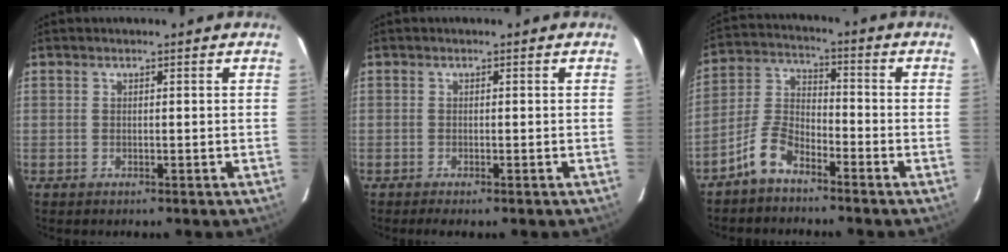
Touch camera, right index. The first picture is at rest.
{"total": 2.1, "force": [-1.6, 0.4, 1.3], "torque": [-0.016, -0.005, -0.020]}
{"total": 6.7, "force": [-4.9, 3.1, 3.3], "torque": [-0.082, 0.010, -0.100]}